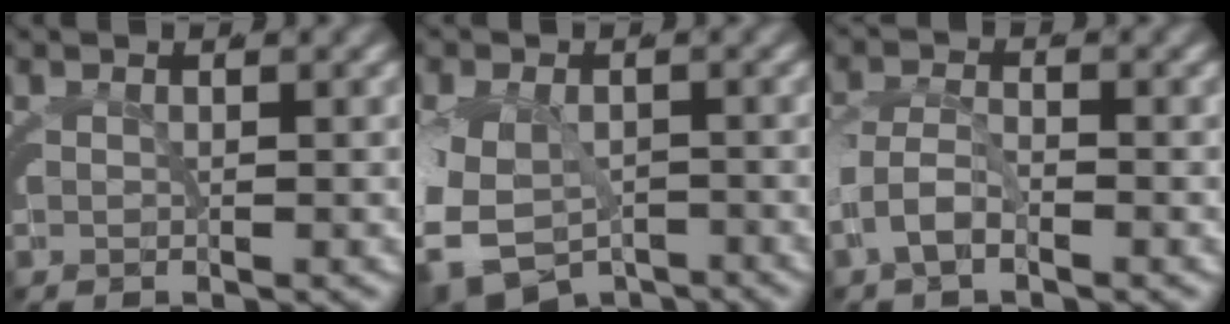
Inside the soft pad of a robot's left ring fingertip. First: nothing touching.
{"total": 9.8, "force": [-5.9, 7.1, 3.2], "torque": [-0.109, -0.060, -0.081]}
{"total": 3.2, "force": [-1.8, 2.4, 1.1], "torque": [-0.046, -0.007, -0.032]}